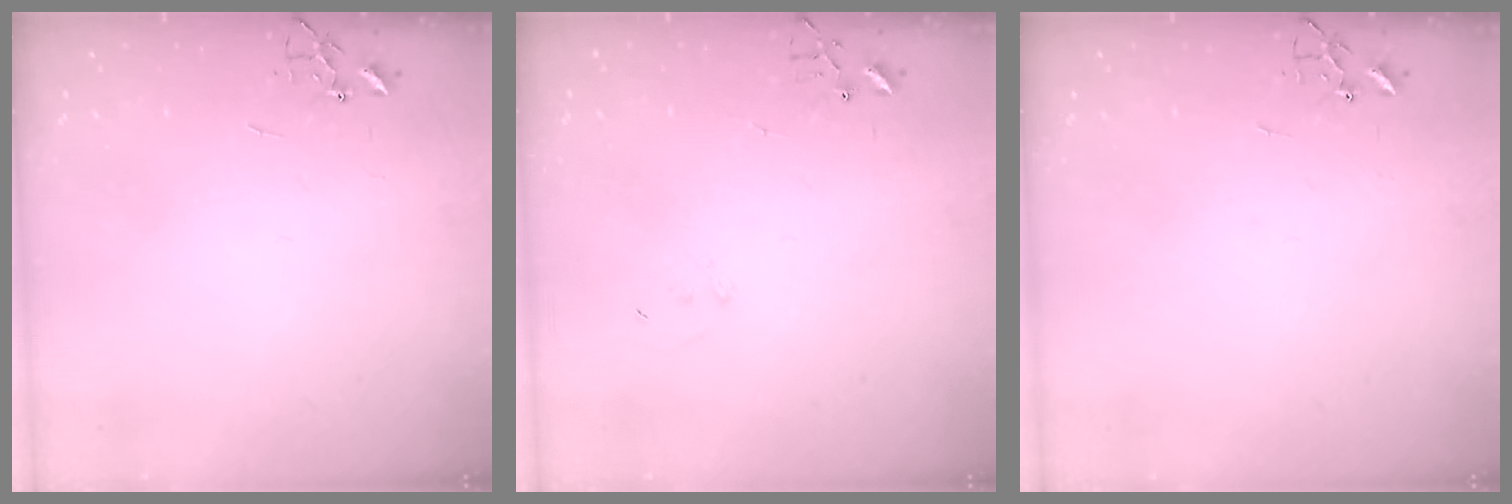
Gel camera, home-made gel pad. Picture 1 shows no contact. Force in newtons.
{"total": 6.8, "press": 6.8, "slide": 0.5}
{"total": 0.0}